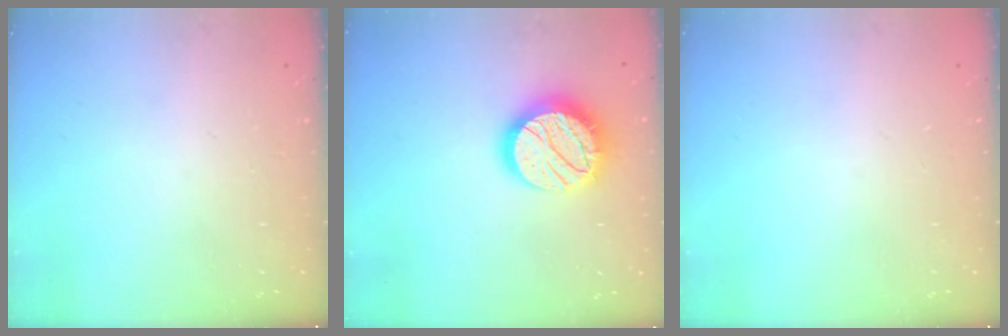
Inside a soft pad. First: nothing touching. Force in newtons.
{"total": 16.3, "press": 16.3, "slide": 1.0}
{"total": 0.0}